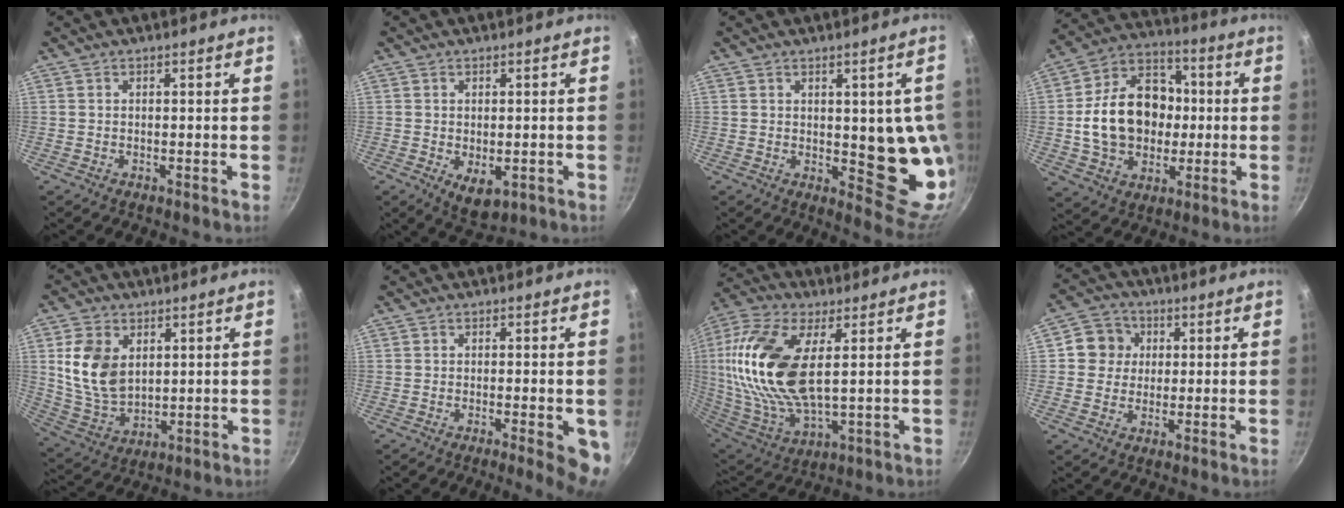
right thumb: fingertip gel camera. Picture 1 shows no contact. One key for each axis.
{"total": 5.2, "fx": -1.1, "fy": 3.2, "fz": 4.0, "tx": -0.052, "ty": -0.011, "tz": -0.006}
{"total": 12.8, "fx": 0.6, "fy": 5.5, "fz": 11.5, "tx": -0.087, "ty": -0.021, "tz": 0.017}
{"total": 19.1, "fx": -0.3, "fy": 14.7, "fz": 12.2, "tx": -0.175, "ty": 0.035, "tz": -0.007}
{"total": 12.1, "fx": 3.0, "fy": 8.3, "fz": 8.2, "tx": -0.141, "ty": -0.023, "tz": 0.070}
{"total": 6.5, "fx": -2.0, "fy": 1.5, "fz": 6.0, "tx": -0.063, "ty": 0.003, "tz": -0.023}
{"total": 22.4, "fx": 4.7, "fy": 10.8, "fz": 19.1, "tx": -0.395, "ty": -0.014, "tz": 0.089}
{"total": 6.9, "fx": 1.3, "fy": 6.4, "fz": 2.1, "tx": 0.003, "ty": 0.010, "tz": 0.007}